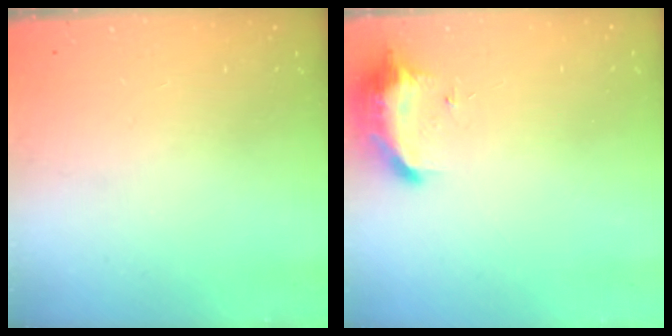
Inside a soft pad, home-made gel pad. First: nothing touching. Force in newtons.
{"total": 9.1, "press": 9.1, "slide": 0.0}